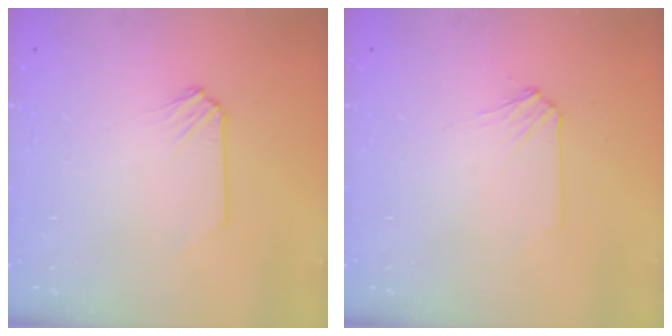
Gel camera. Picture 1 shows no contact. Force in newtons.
{"total": 1.7, "press": 1.6, "slide": 0.3}